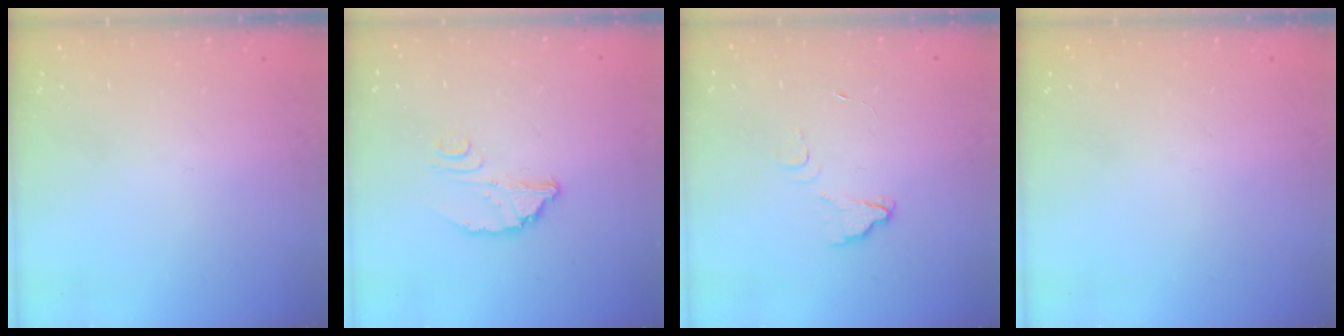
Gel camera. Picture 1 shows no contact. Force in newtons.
{"total": 3.1, "press": 3.1, "slide": 0.2}
{"total": 3.2, "press": 3.2, "slide": 0.2}
{"total": 0.0}